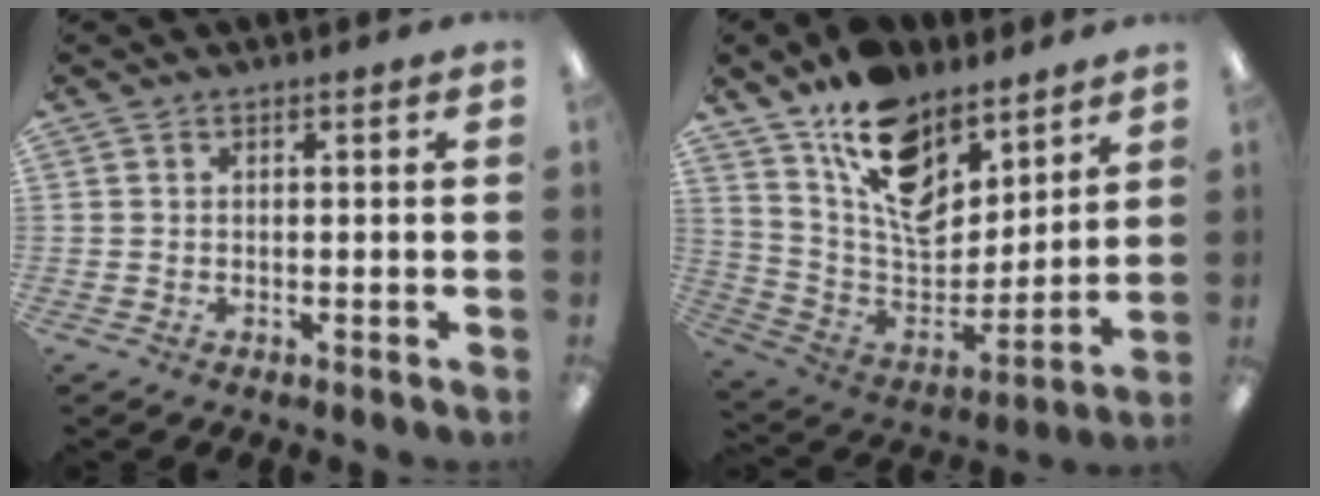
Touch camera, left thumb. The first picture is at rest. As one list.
[{"total": 16.8, "force": [10.8, 9.7, 8.5], "torque": [-0.148, -0.073, 0.201]}]